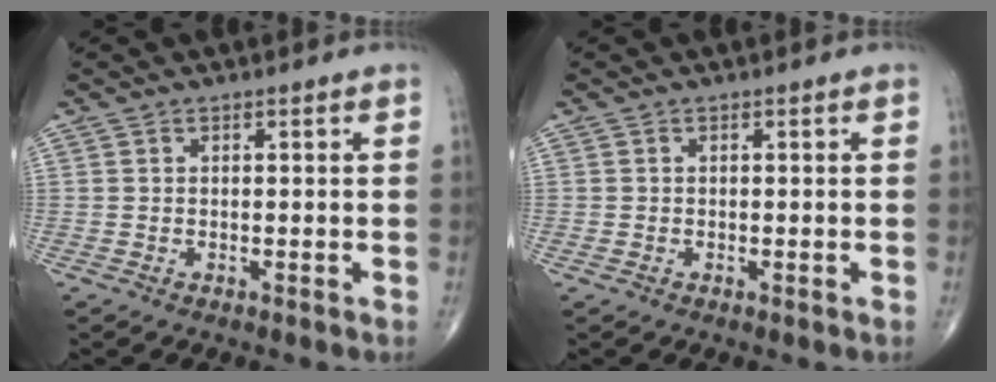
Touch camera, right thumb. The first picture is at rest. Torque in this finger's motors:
{"motor_torque": [2.45, 2.47, -0.28, -0.38, 0.00]}